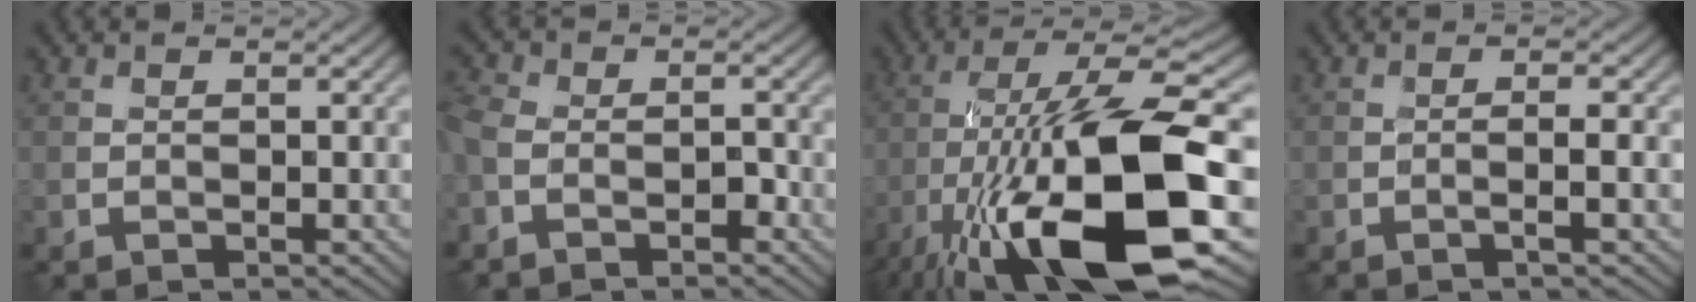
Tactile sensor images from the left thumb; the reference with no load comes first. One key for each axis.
{"total": 5.2, "fx": -2.5, "fy": 3.0, "fz": 3.5, "tx": -0.060, "ty": 0.001, "tz": -0.044}
{"total": 19.9, "fx": -7.6, "fy": 6.0, "fz": 17.4, "tx": -0.312, "ty": 0.003, "tz": -0.135}
{"total": 2.0, "fx": -0.7, "fy": 0.2, "fz": 1.9, "tx": -0.027, "ty": 0.010, "tz": -0.023}